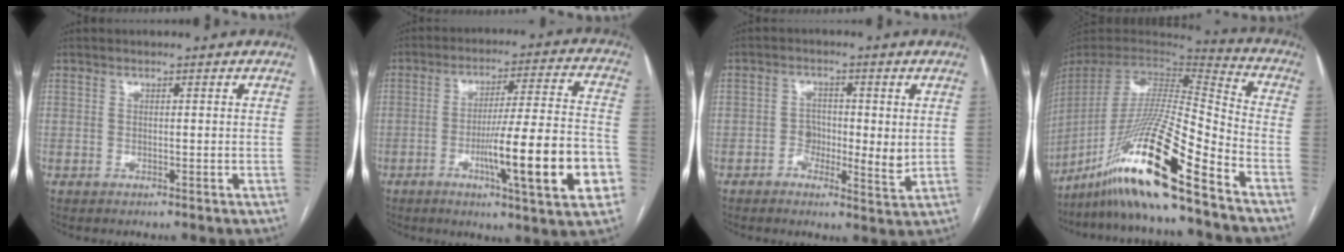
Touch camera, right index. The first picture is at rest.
{"total": 17.1, "force": [-5.4, 0.8, 16.2], "torque": [-0.229, 0.000, -0.075]}
{"total": 5.1, "force": [-0.4, 2.8, 4.3], "torque": [-0.063, 0.000, -0.010]}
{"total": 22.9, "force": [-15.9, -0.2, 16.4], "torque": [-0.339, -0.030, -0.298]}